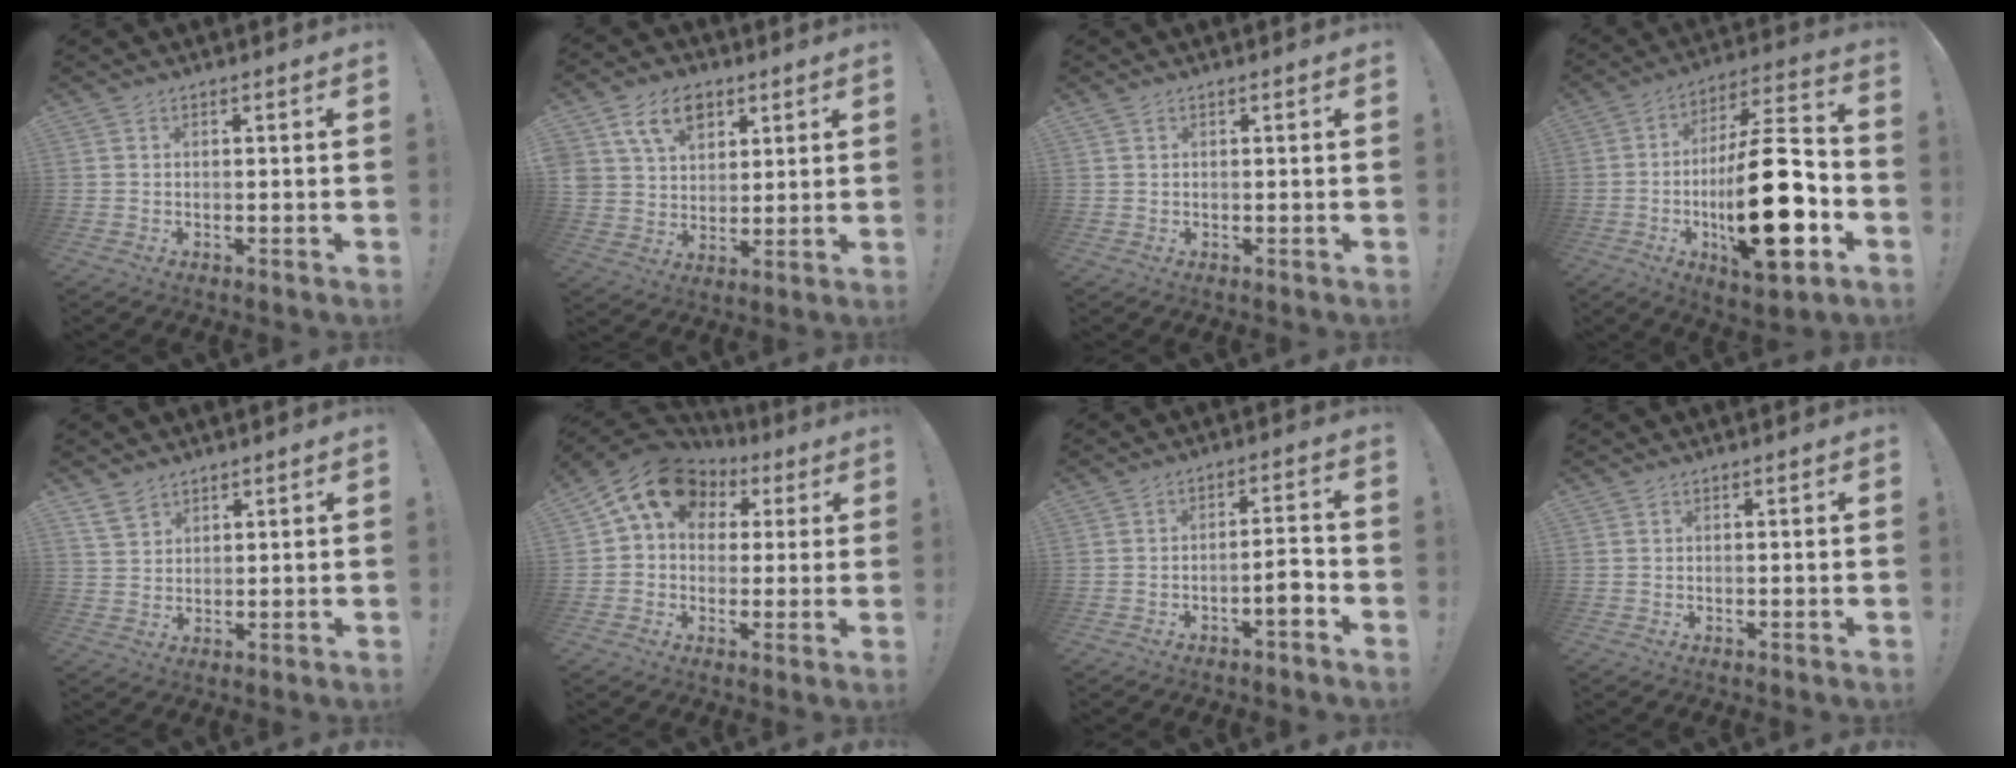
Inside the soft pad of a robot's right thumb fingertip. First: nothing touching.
{"total": 12.2, "force": [6.4, 8.8, 5.5], "torque": [-0.083, -0.022, 0.123]}
{"total": 0.7, "force": [0.5, 0.4, 0.3], "torque": [-0.010, 0.003, 0.010]}
{"total": 25.8, "force": [-6.0, 8.6, 23.6], "torque": [-0.409, 0.029, -0.093]}
{"total": 5.0, "force": [3.8, 2.8, 1.5], "torque": [-0.034, -0.016, 0.075]}
{"total": 13.8, "force": [5.4, 10.1, 7.6], "torque": [-0.123, -0.015, 0.105]}
{"total": 6.2, "force": [-3.3, 1.1, 5.1], "torque": [-0.076, 0.014, -0.055]}
{"total": 0.0}